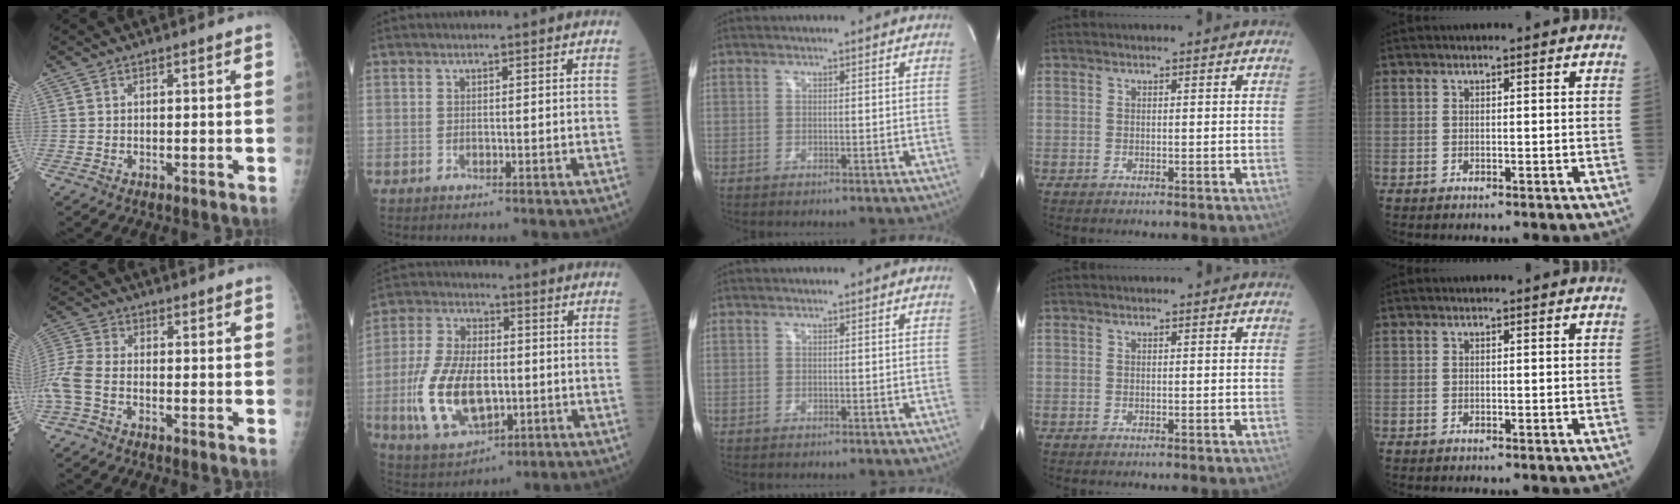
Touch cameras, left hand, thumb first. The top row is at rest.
{"thumb": {"total": 8.5, "force": [-2.8, 4.7, 6.5], "torque": [-0.166, 0.013, -0.065]}, "index": {"total": 14.4, "force": [-2.6, 7.7, 11.9], "torque": [-0.256, 0.002, -0.037]}}